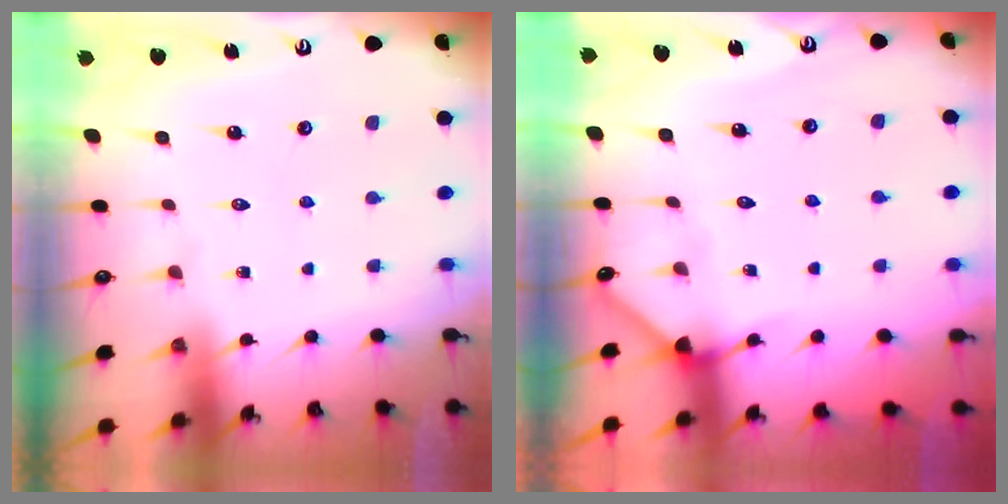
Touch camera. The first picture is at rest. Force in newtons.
{"total": 3.1, "press": 3.0, "slide": 0.3}